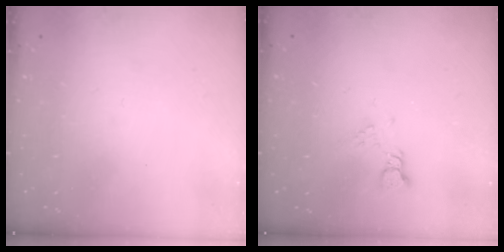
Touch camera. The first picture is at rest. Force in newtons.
{"total": 3.6, "press": 3.6, "slide": 0.5}